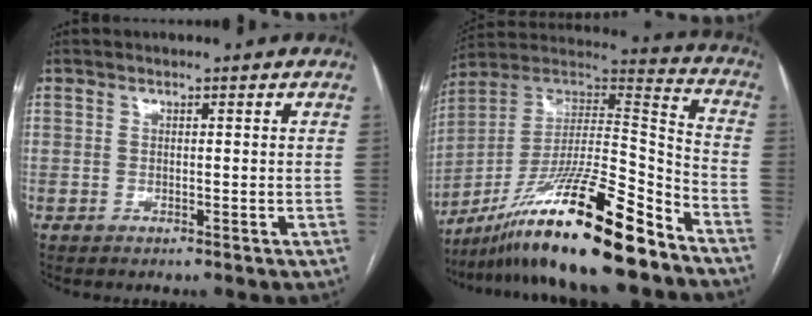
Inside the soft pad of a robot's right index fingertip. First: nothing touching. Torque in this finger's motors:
{"motor_torque": [1.09, -1.05, 1.05, 0.21]}